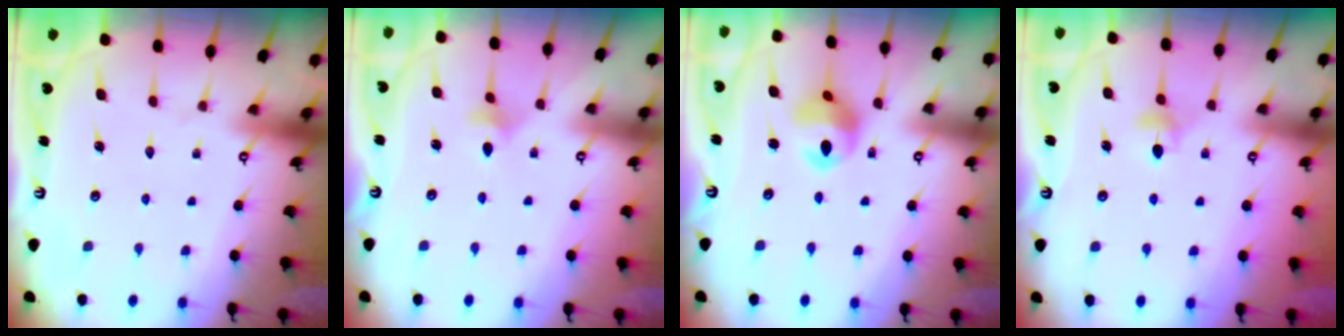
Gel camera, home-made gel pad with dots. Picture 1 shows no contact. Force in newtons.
{"total": 4.6, "press": 4.5, "slide": 1.0}
{"total": 11.3, "press": 11.2, "slide": 1.2}
{"total": 4.0, "press": 3.9, "slide": 0.8}